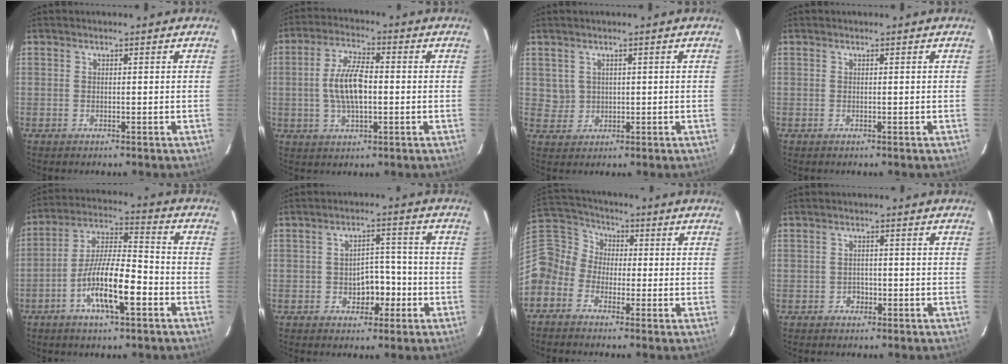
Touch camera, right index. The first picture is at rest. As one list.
[{"total": 8.9, "force": [-0.6, 3.6, 8.1], "torque": [-0.161, 0.008, -0.012]}, {"total": 2.6, "force": [0.9, 2.5, 0.2], "torque": [-0.001, 0.009, 0.021]}, {"total": 0.0}, {"total": 12.8, "force": [-5.4, 3.0, 11.2], "torque": [-0.216, 0.000, -0.100]}, {"total": 5.5, "force": [-2.1, 3.8, 3.5], "torque": [-0.057, 0.017, -0.020]}, {"total": 10.7, "force": [-3.3, 9.7, 3.2], "torque": [-0.103, 0.034, -0.092]}, {"total": 1.9, "force": [-0.9, 1.6, 0.5], "torque": [-0.008, 0.004, -0.011]}]